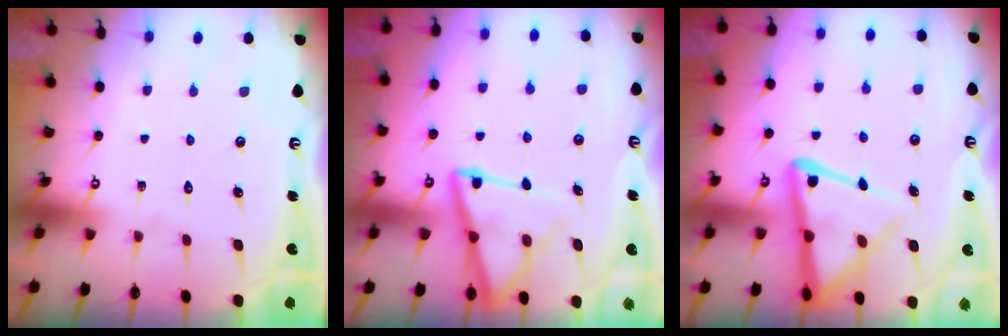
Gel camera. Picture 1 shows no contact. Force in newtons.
{"total": 11.8, "press": 11.7, "slide": 1.2}
{"total": 13.8, "press": 13.7, "slide": 1.5}